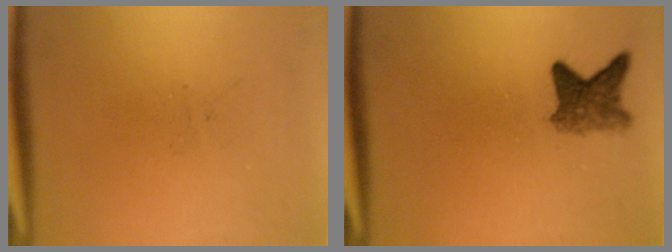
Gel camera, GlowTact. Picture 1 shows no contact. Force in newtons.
{"total": 3.9}